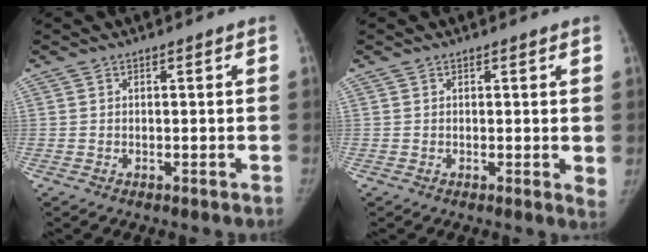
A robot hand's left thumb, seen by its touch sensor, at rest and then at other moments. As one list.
[{"total": 2.6, "force": [1.1, 0.9, 2.2], "torque": [-0.029, -0.009, 0.014]}]